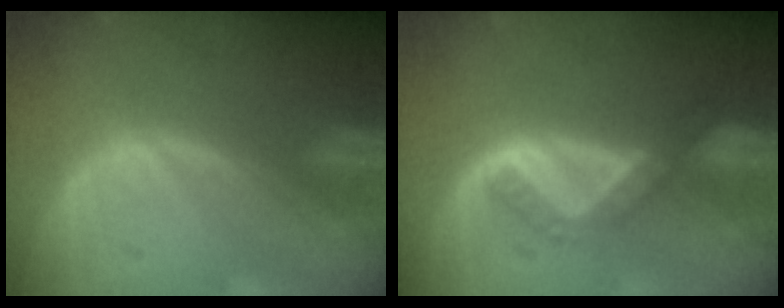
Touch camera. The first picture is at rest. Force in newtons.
{"total": 5.2, "press": 4.6, "slide": 2.6}